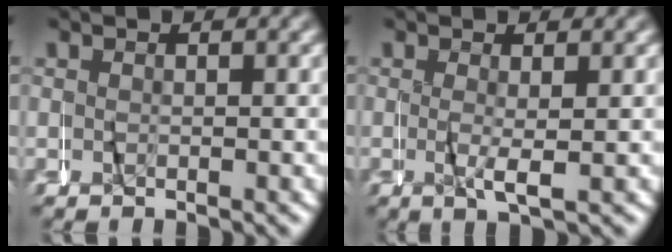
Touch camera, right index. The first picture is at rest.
{"total": 2.0, "force": [-0.3, -0.4, 1.9], "torque": [-0.038, -0.003, -0.002]}